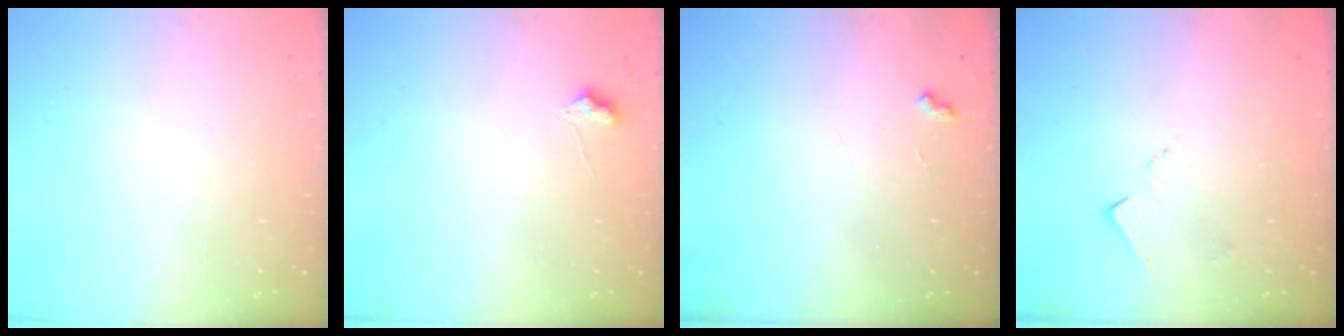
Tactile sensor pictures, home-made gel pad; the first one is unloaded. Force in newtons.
{"total": 6.5, "press": 6.5, "slide": 0.8}
{"total": 2.9, "press": 2.8, "slide": 0.6}
{"total": 6.1, "press": 6.0, "slide": 0.8}